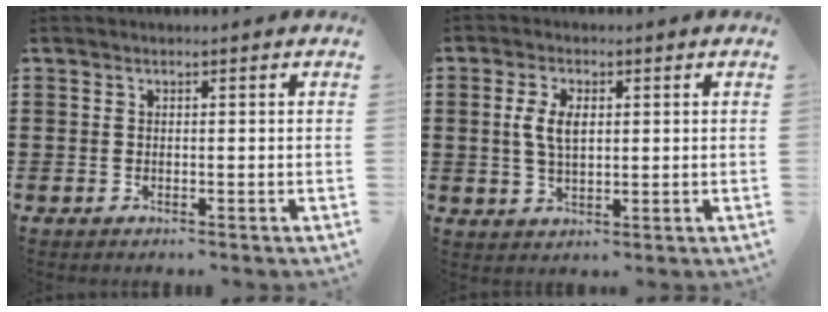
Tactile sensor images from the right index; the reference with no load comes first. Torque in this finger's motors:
{"motor_torque": [0.36, -0.35, 0.38, 0.08]}